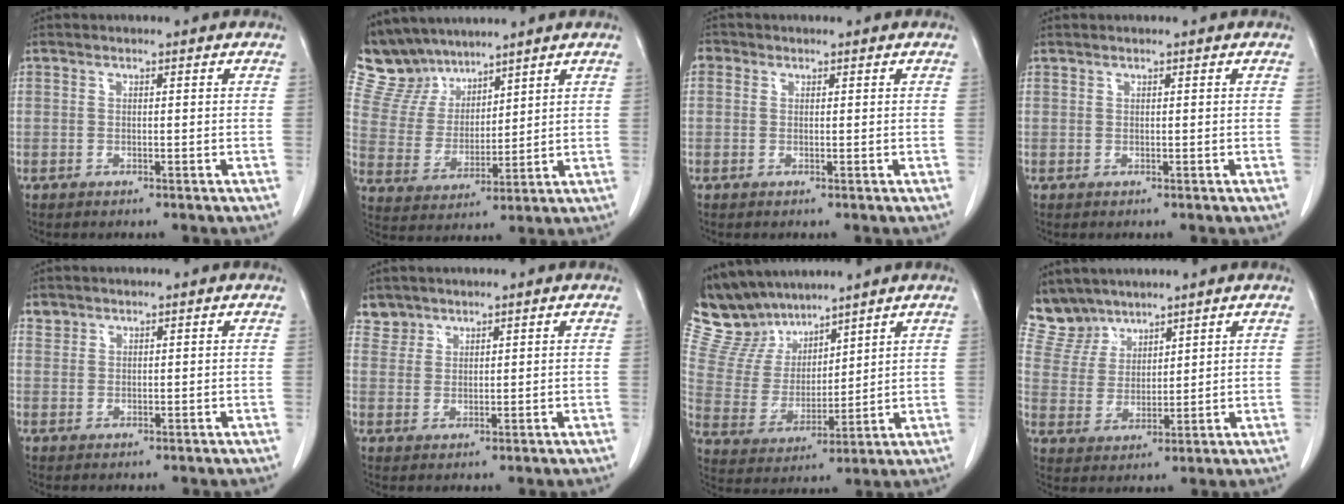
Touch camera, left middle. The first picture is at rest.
{"total": 9.2, "force": [8.3, 3.8, 0.9], "torque": [-0.036, 0.017, 0.177]}
{"total": 1.2, "force": [0.5, 1.1, 0.3], "torque": [0.003, 0.007, 0.004]}
{"total": 0.0}
{"total": 1.2, "force": [1.0, 0.6, -0.2], "torque": [0.008, 0.004, 0.018]}
{"total": 2.7, "force": [2.3, 1.3, -0.6], "torque": [0.019, 0.007, 0.043]}
{"total": 10.9, "force": [9.9, 4.1, 2.2], "torque": [-0.064, 0.021, 0.204]}
{"total": 6.6, "force": [6.0, 2.7, -0.1], "torque": [-0.007, 0.006, 0.136]}